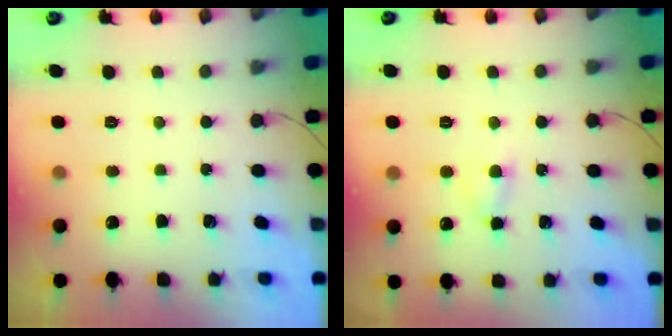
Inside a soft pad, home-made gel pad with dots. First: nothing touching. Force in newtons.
{"total": 3.7, "press": 3.5, "slide": 1.3}